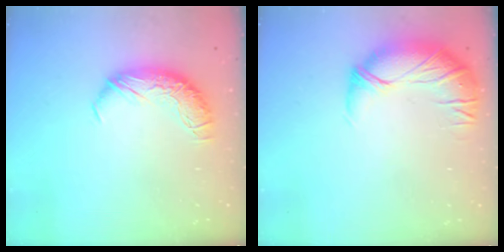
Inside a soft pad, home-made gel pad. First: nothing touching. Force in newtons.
{"total": 2.8, "press": 1.3, "slide": 2.4}